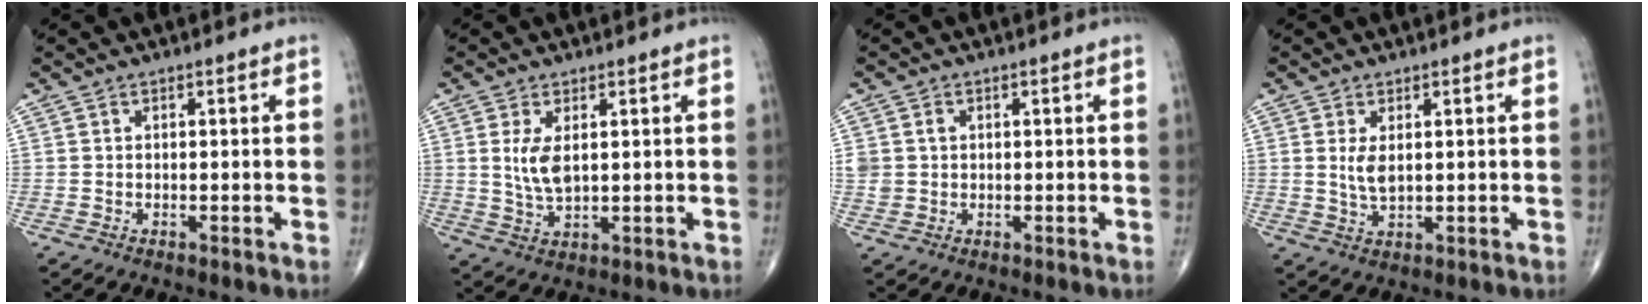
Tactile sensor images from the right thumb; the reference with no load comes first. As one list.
[{"total": 5.1, "force": [1.1, 2.3, 4.4], "torque": [-0.088, -0.011, 0.029]}, {"total": 3.0, "force": [0.5, 2.6, 1.3], "torque": [-0.018, 0.004, 0.014]}, {"total": 3.5, "force": [0.8, 1.6, 3.0], "torque": [-0.056, -0.010, 0.021]}]